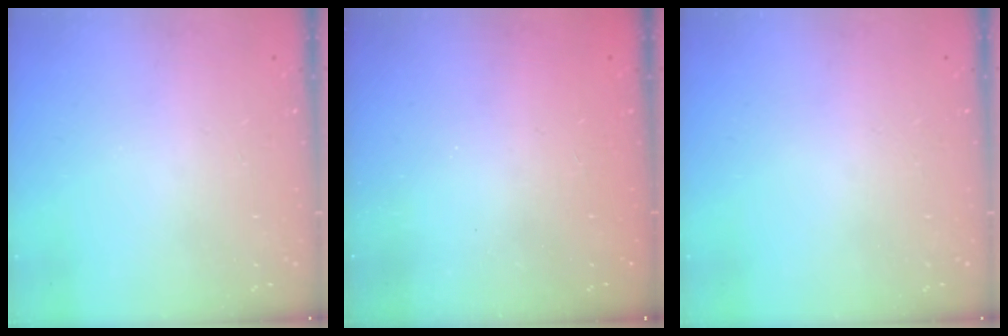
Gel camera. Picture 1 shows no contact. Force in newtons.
{"total": 2.5, "press": 2.4, "slide": 0.8}
{"total": 0.0}